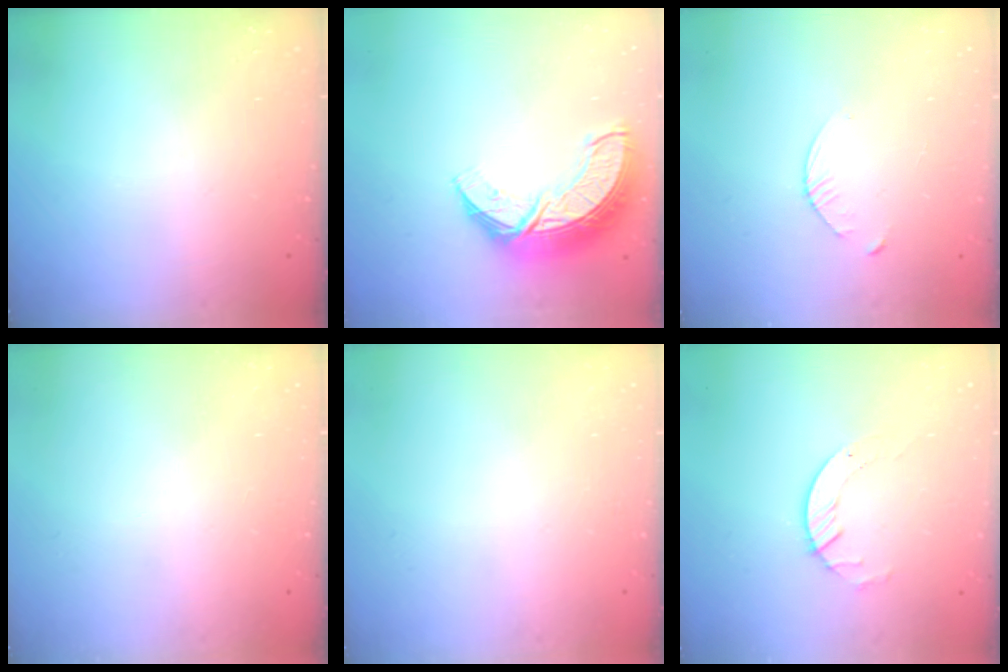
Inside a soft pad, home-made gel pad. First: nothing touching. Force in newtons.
{"total": 14.4, "press": 14.4, "slide": 1.0}
{"total": 3.8, "press": 3.7, "slide": 0.5}
{"total": 0.0}
{"total": 0.0}
{"total": 3.3, "press": 3.3, "slide": 0.4}